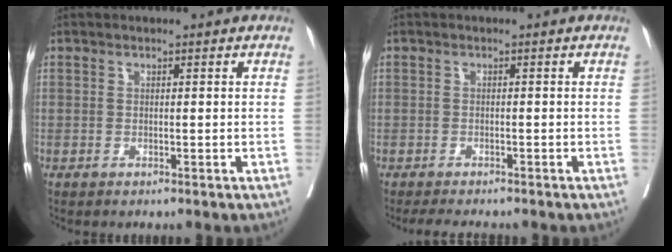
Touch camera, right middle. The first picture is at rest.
{"total": 3.3, "force": [-2.9, 1.1, 1.1], "torque": [-0.021, -0.008, -0.045]}